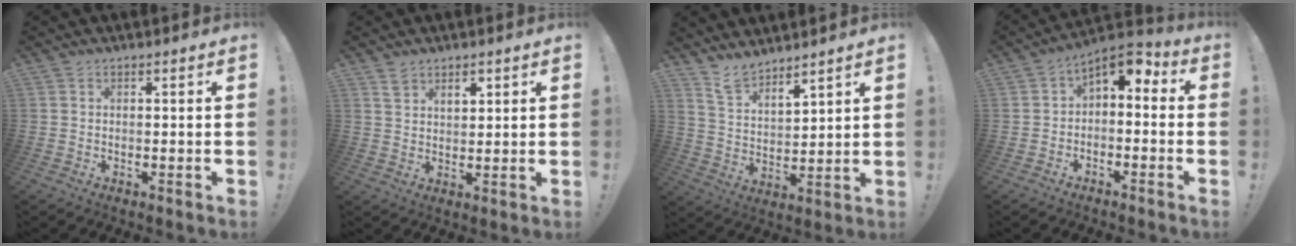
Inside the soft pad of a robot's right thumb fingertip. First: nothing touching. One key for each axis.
{"total": 4.9, "fx": 3.2, "fy": 3.0, "fz": 2.2, "tx": -0.027, "ty": -0.012, "tz": 0.057}
{"total": 8.8, "fx": 8.3, "fy": 2.3, "fz": 1.8, "tx": -0.050, "ty": -0.061, "tz": 0.161}
{"total": 5.5, "fx": 0.8, "fy": 3.4, "fz": 4.2, "tx": -0.057, "ty": -0.005, "tz": 0.018}